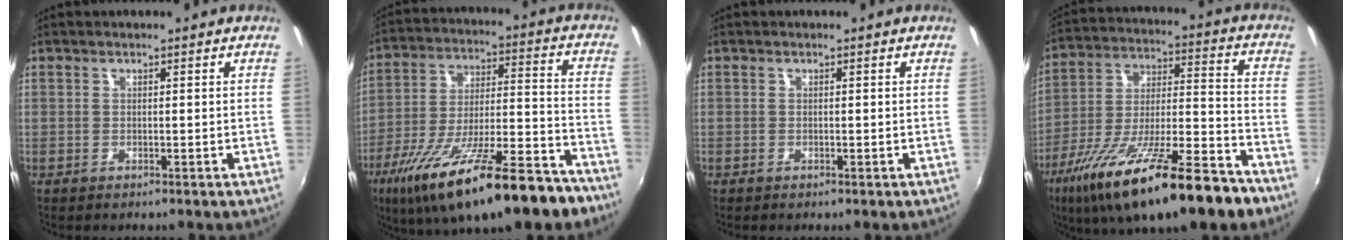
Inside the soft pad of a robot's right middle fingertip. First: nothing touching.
{"total": 27.0, "force": [-18.7, 6.5, 18.3], "torque": [-0.312, -0.055, -0.285]}
{"total": 0.0}
{"total": 26.1, "force": [-16.8, 6.0, 19.1], "torque": [-0.325, -0.047, -0.271]}